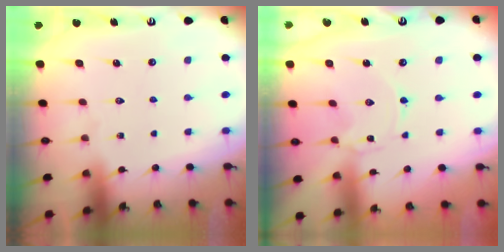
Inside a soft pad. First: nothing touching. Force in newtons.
{"total": 0.0}